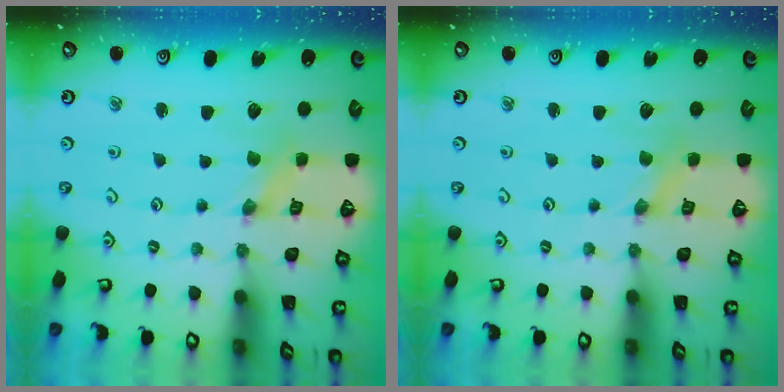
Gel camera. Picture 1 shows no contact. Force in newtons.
{"total": 0.0}